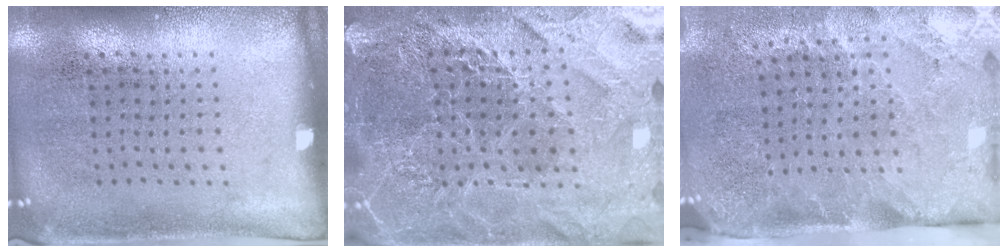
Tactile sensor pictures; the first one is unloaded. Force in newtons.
{"total": 5.4, "press": 4.9, "slide": 2.4}
{"total": 3.9, "press": 3.2, "slide": 2.3}